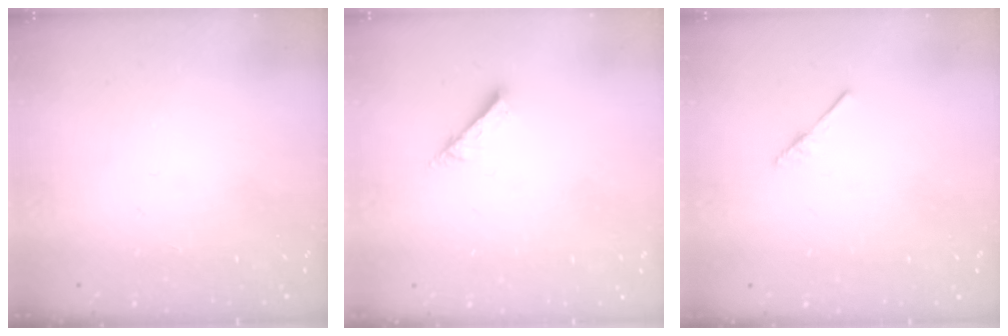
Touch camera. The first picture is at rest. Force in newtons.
{"total": 7.9, "press": 7.8, "slide": 0.8}
{"total": 2.5, "press": 2.4, "slide": 0.3}